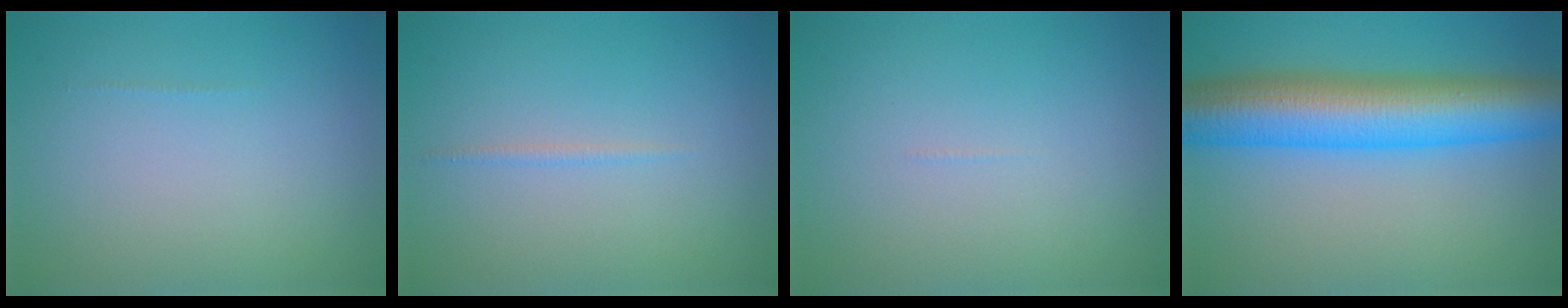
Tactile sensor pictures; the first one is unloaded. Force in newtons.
{"total": 0.6, "press": 0.6, "slide": 0.1}
{"total": 0.0}
{"total": 10.9, "press": 10.9, "slide": 0.2}